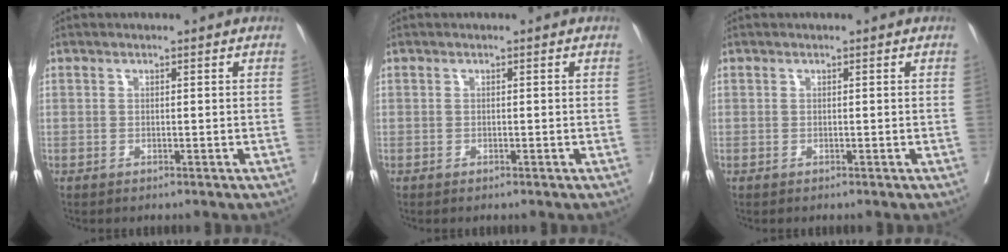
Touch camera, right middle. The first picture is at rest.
{"total": 0.0}
{"total": 0.0}